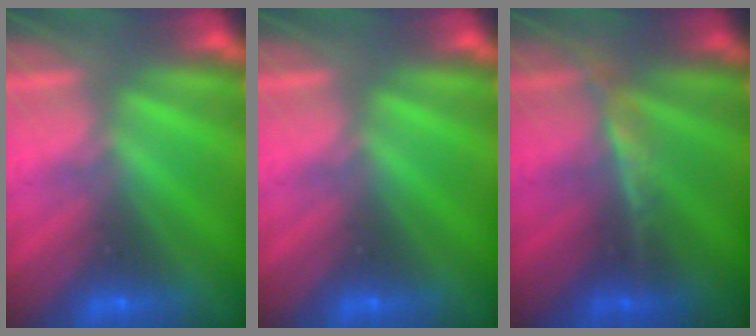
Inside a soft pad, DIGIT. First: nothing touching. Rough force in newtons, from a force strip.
{"total": 0.0}
{"total": 2.4}